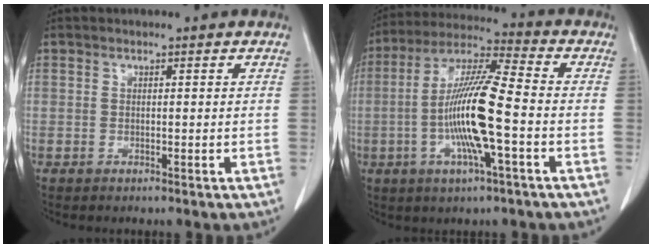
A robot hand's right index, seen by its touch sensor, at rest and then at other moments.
{"total": 14.0, "force": [-2.7, 0.8, 13.7], "torque": [-0.268, 0.001, -0.055]}